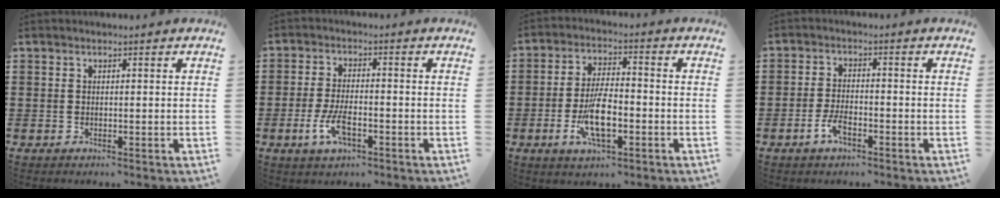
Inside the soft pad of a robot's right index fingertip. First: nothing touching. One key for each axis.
{"total": 5.7, "fx": -2.1, "fy": 2.4, "fz": 4.7, "tx": -0.104, "ty": -0.002, "tz": -0.043}
{"total": 8.8, "fx": -2.8, "fy": 3.3, "fz": 7.7, "tx": -0.157, "ty": -0.007, "tz": -0.051}
{"total": 3.9, "fx": -2.1, "fy": 1.6, "fz": 2.9, "tx": -0.070, "ty": -0.002, "tz": -0.044}